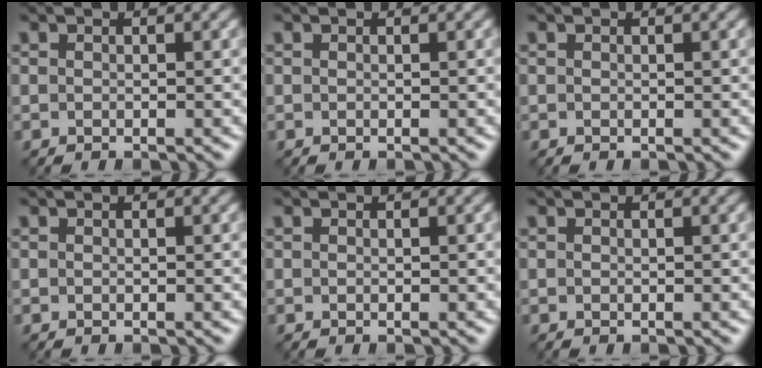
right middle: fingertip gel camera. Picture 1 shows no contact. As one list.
[{"total": 0.0}, {"total": 0.0}, {"total": 0.0}, {"total": 0.0}, {"total": 0.0}]